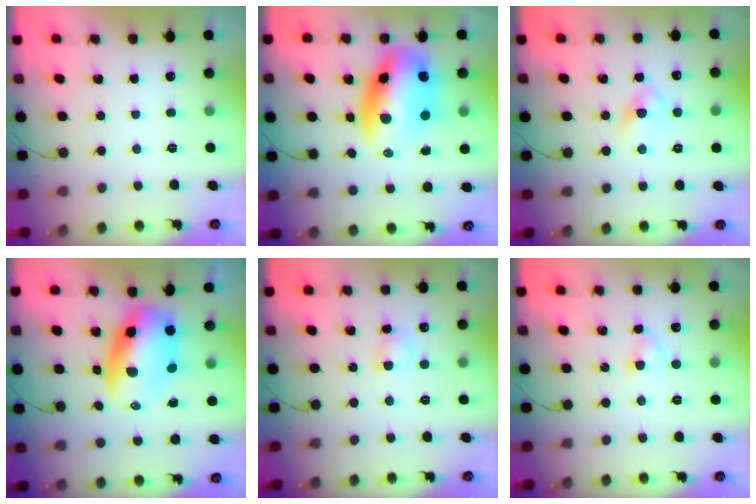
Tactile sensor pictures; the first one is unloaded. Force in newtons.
{"total": 15.1, "press": 14.6, "slide": 3.9}
{"total": 3.7, "press": 3.5, "slide": 1.2}
{"total": 10.7, "press": 10.3, "slide": 2.7}
{"total": 3.3, "press": 3.0, "slide": 1.2}
{"total": 2.8, "press": 2.6, "slide": 1.1}